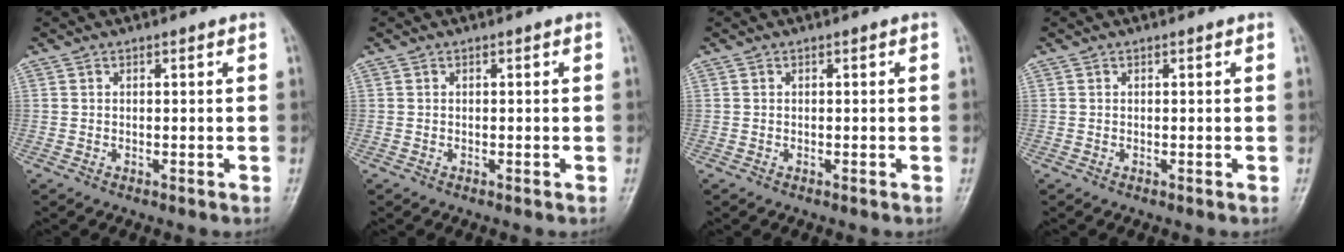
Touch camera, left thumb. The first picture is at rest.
{"total": 0.0}
{"total": 0.0}
{"total": 0.0}